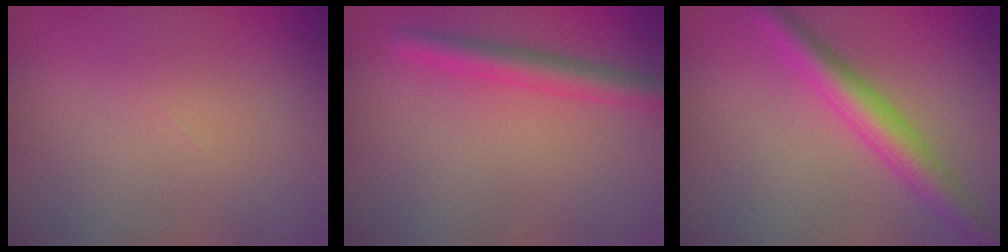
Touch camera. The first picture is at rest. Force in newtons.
{"total": 2.8, "press": 2.8, "slide": 0.1}
{"total": 4.2, "press": 4.2, "slide": 0.2}